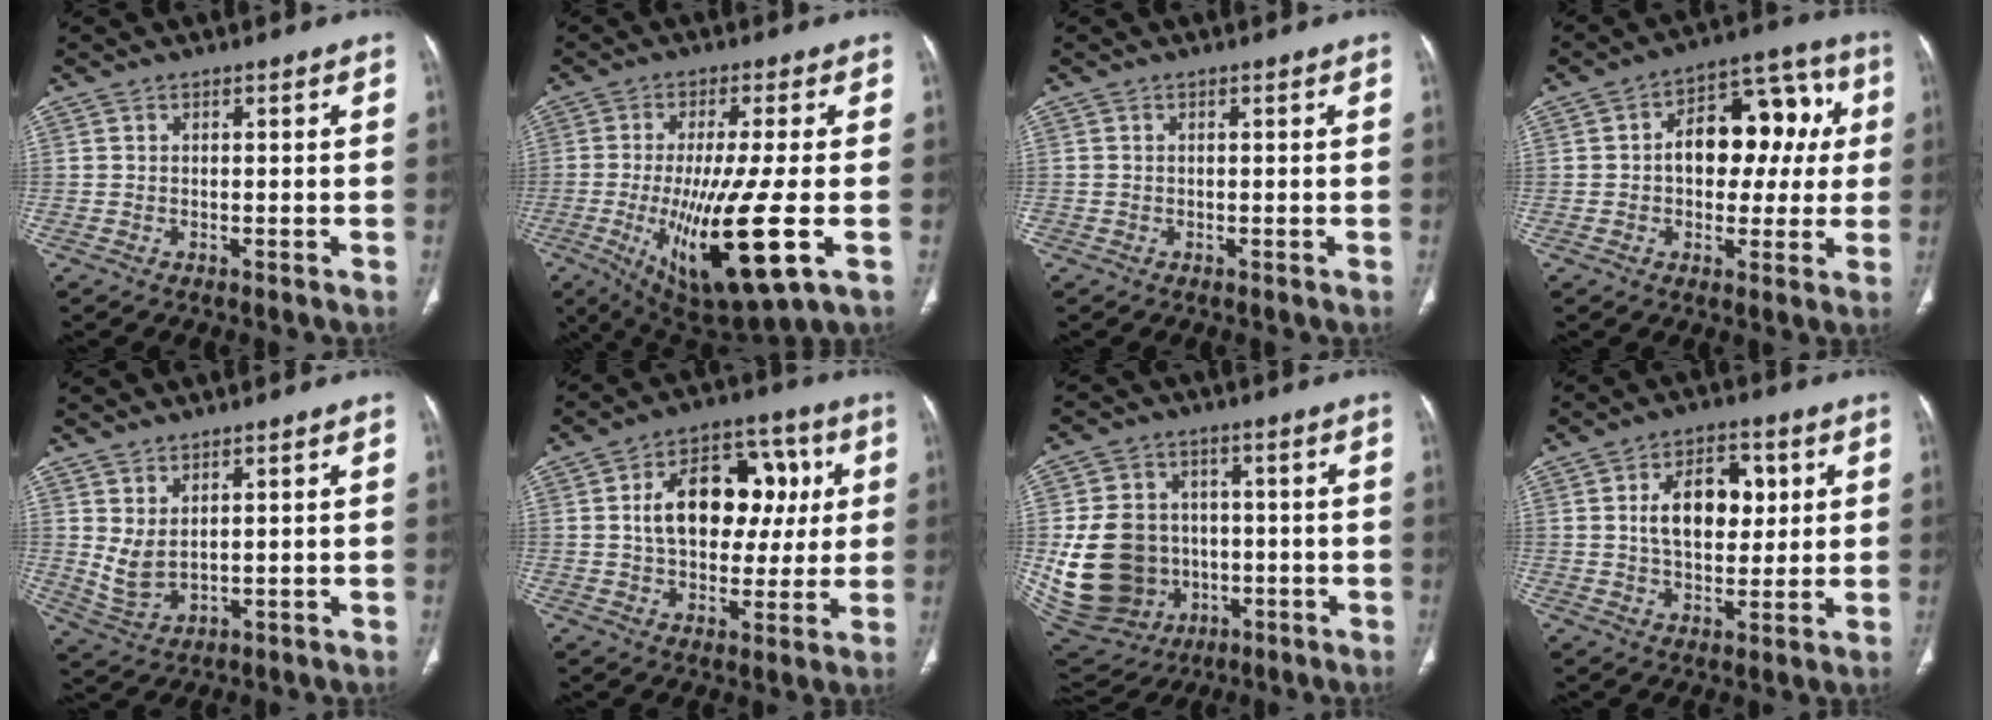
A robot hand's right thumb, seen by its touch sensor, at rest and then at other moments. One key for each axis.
{"total": 18.3, "fx": -4.2, "fy": 3.7, "fz": 17.4, "tx": -0.326, "ty": -0.026, "tz": -0.054}
{"total": 0.0}
{"total": 15.6, "fx": 1.7, "fy": 10.0, "fz": 11.8, "tx": -0.108, "ty": 0.042, "tz": 0.020}
{"total": 5.1, "fx": 1.9, "fy": 2.5, "fz": 4.0, "tx": -0.079, "ty": -0.017, "tz": 0.054}
{"total": 17.3, "fx": 2.9, "fy": 11.6, "fz": 12.5, "tx": -0.145, "ty": 0.023, "tz": 0.043}
{"total": 20.2, "fx": -2.2, "fy": 17.2, "fz": 10.4, "tx": -0.198, "ty": 0.019, "tz": -0.008}
{"total": 11.6, "fx": 2.5, "fy": 7.1, "fz": 8.8, "tx": -0.105, "ty": -0.002, "tz": 0.041}